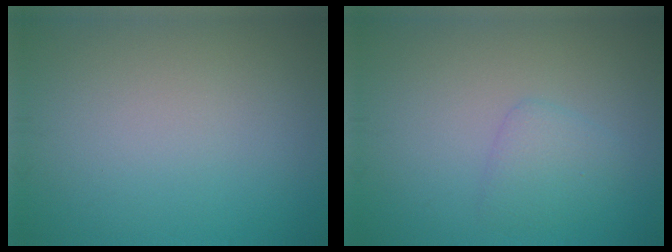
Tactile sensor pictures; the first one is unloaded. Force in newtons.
{"total": 1.9, "press": 1.9, "slide": 0.2}